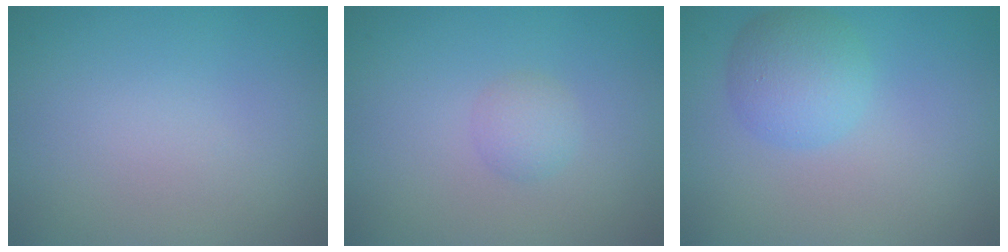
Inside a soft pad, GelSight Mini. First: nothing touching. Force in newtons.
{"total": 1.5, "press": 1.5, "slide": 0.1}
{"total": 3.5, "press": 3.5, "slide": 0.1}